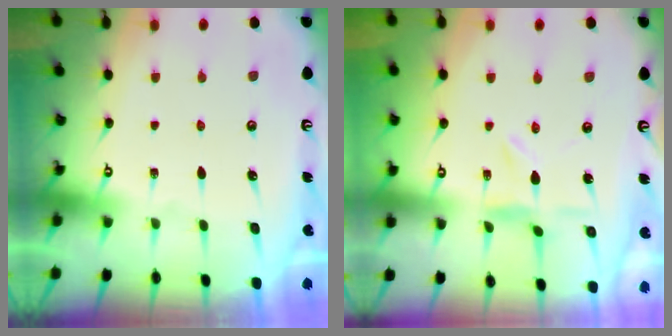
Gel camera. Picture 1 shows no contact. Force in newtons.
{"total": 2.1, "press": 2.1, "slide": 0.3}